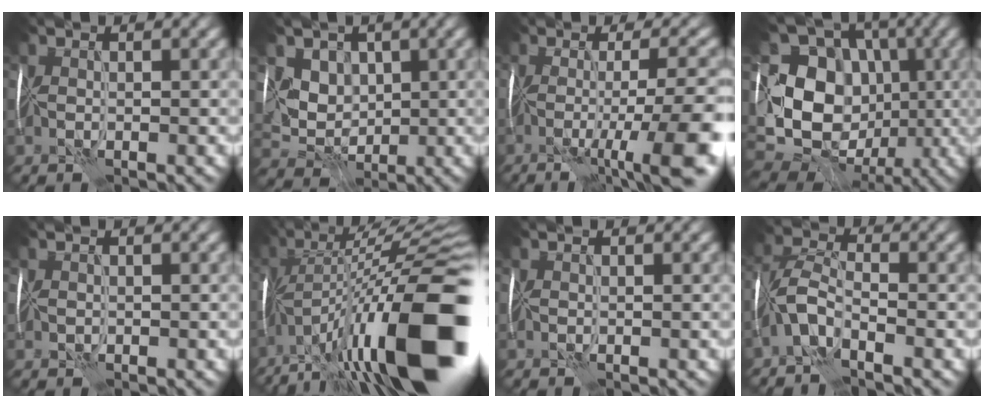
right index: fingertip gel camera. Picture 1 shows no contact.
{"total": 4.4, "force": [1.3, 3.7, 2.1], "torque": [-0.039, -0.004, 0.031]}
{"total": 10.0, "force": [-3.7, 2.0, 9.1], "torque": [-0.129, -0.006, -0.053]}
{"total": 13.1, "force": [-1.0, 10.8, 7.4], "torque": [-0.143, -0.003, -0.023]}
{"total": 1.0, "force": [-0.3, 0.6, 0.8], "torque": [-0.011, -0.004, -0.001]}
{"total": 19.0, "force": [-7.2, 5.2, 16.8], "torque": [-0.268, 0.035, -0.130]}
{"total": 0.0}
{"total": 3.9, "force": [-2.5, 1.2, 2.6], "torque": [-0.060, 0.006, -0.063]}